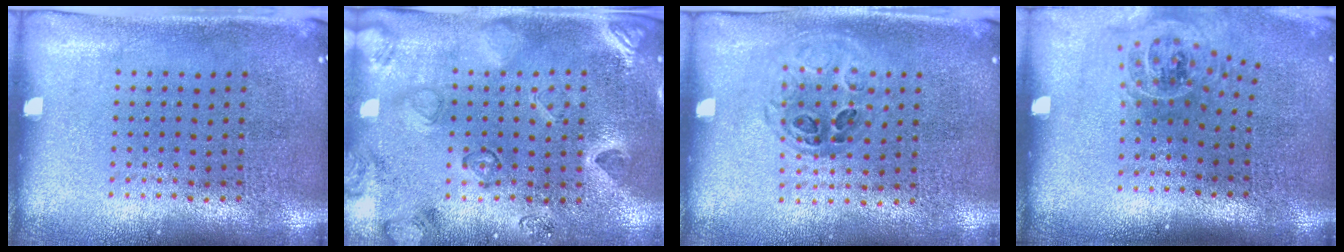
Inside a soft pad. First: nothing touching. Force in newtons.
{"total": 2.3, "press": 2.0, "slide": 1.1}
{"total": 1.0, "press": 0.9, "slide": 0.4}
{"total": 1.1, "press": 1.0, "slide": 0.5}